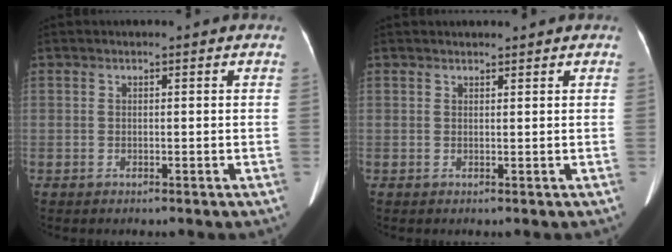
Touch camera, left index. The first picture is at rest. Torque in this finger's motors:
{"motor_torque": [-0.55, -0.02, -0.06, -0.02]}